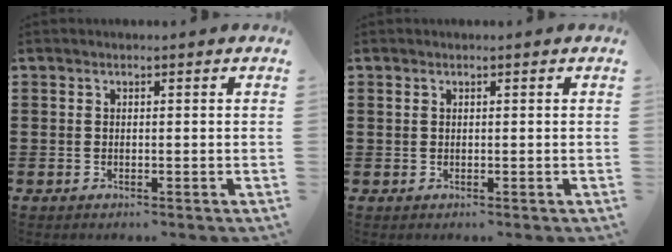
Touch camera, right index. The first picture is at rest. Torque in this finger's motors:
{"motor_torque": [-0.82, 1.01, 0.00, -0.01]}